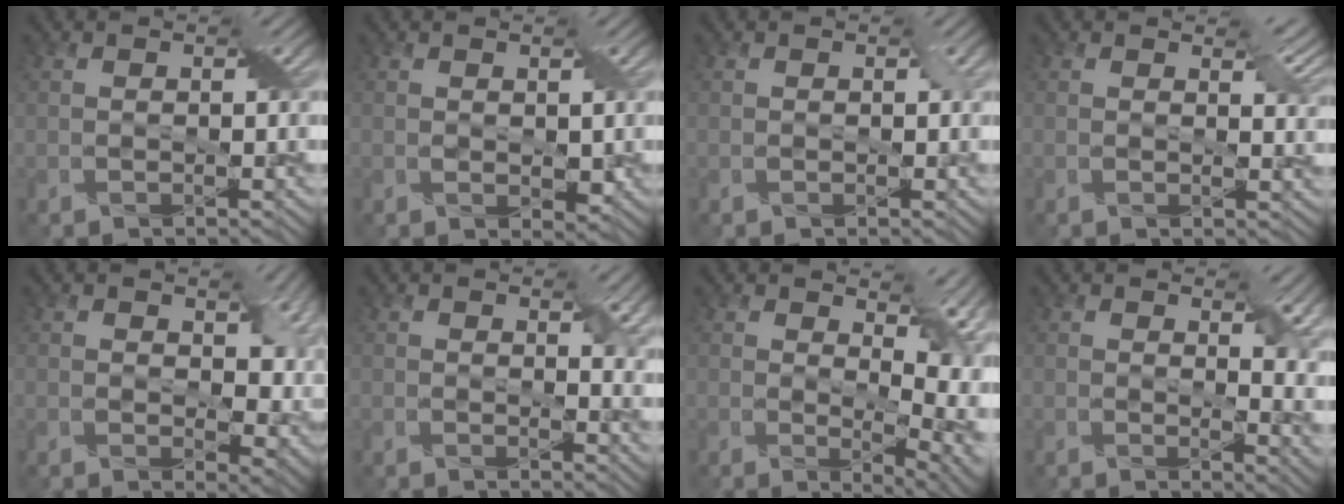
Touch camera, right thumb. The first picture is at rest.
{"total": 1.5, "force": [0.3, 1.0, 1.0], "torque": [-0.022, -0.005, 0.010]}
{"total": 0.5, "force": [0.0, 0.4, 0.4], "torque": [-0.005, 0.000, -0.001]}
{"total": 2.9, "force": [1.7, 1.2, 2.1], "torque": [-0.034, -0.003, 0.025]}
{"total": 8.1, "force": [2.0, 4.8, 6.2], "torque": [-0.101, -0.016, 0.035]}
{"total": 4.0, "force": [1.6, 1.7, 3.3], "torque": [-0.048, -0.009, 0.029]}
{"total": 9.8, "force": [2.3, 4.2, 8.5], "torque": [-0.131, -0.011, 0.051]}
{"total": 6.6, "force": [2.2, 2.7, 5.6], "torque": [-0.078, -0.012, 0.045]}